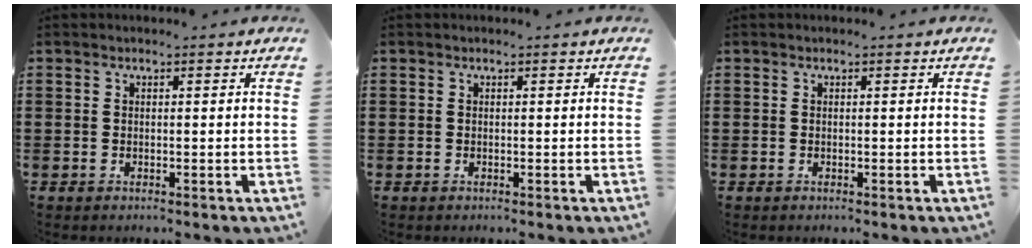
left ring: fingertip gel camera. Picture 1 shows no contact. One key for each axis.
{"total": 0.0}
{"total": 0.0}